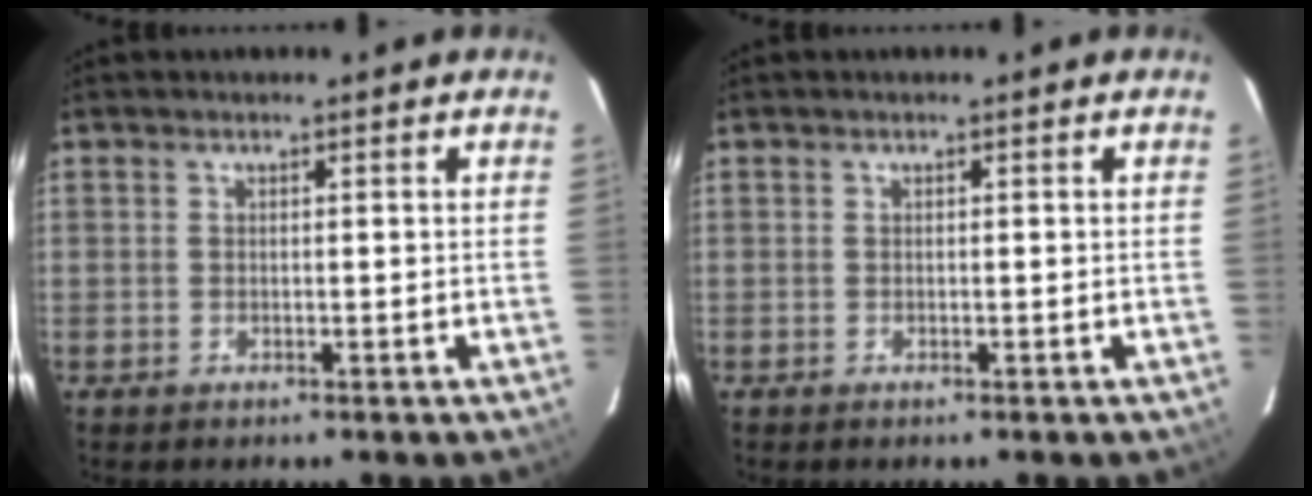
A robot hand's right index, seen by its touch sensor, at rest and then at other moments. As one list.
[{"total": 0.0}]